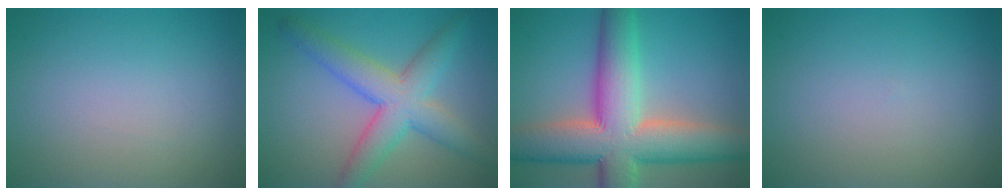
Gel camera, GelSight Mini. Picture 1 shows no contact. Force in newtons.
{"total": 6.4, "press": 6.4, "slide": 0.2}
{"total": 12.2, "press": 12.2, "slide": 0.7}
{"total": 0.0}